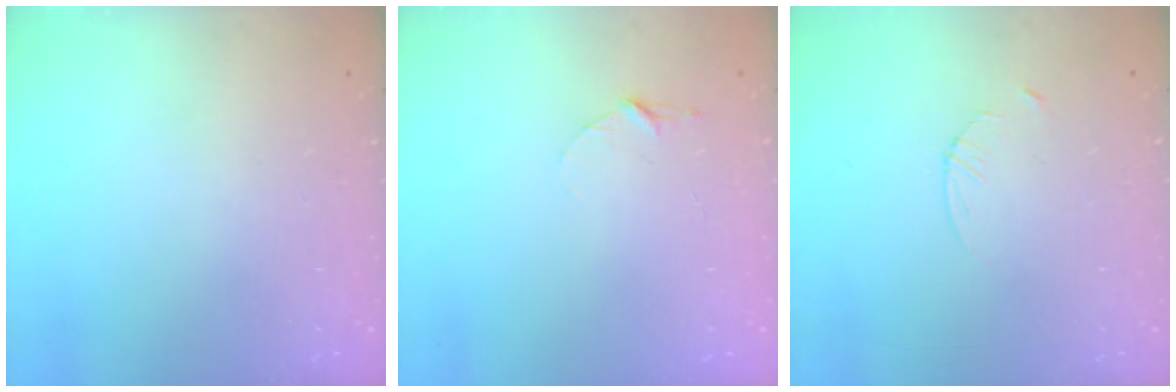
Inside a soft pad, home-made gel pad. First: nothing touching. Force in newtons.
{"total": 4.7, "press": 4.7, "slide": 0.5}
{"total": 2.3, "press": 2.3, "slide": 0.3}